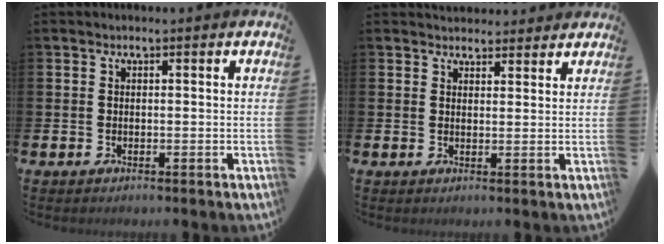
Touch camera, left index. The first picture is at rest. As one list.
[{"total": 2.9, "force": [2.8, 0.8, -0.1], "torque": [0.005, -0.013, 0.051]}]